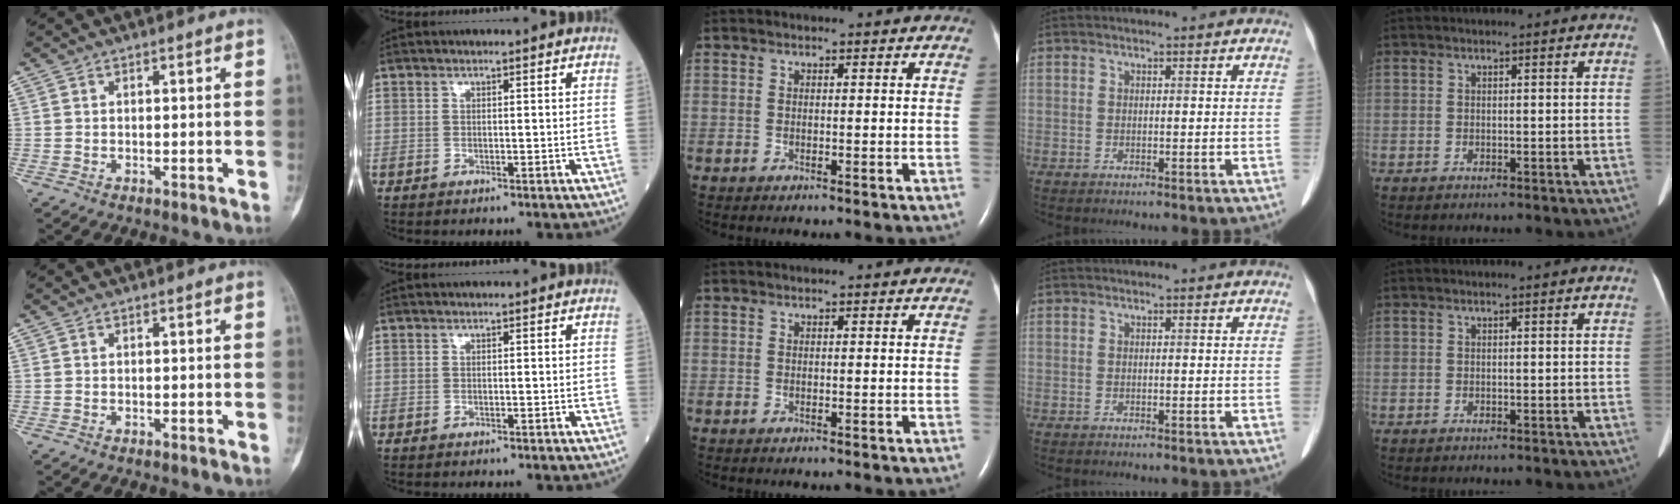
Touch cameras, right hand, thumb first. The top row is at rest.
{}